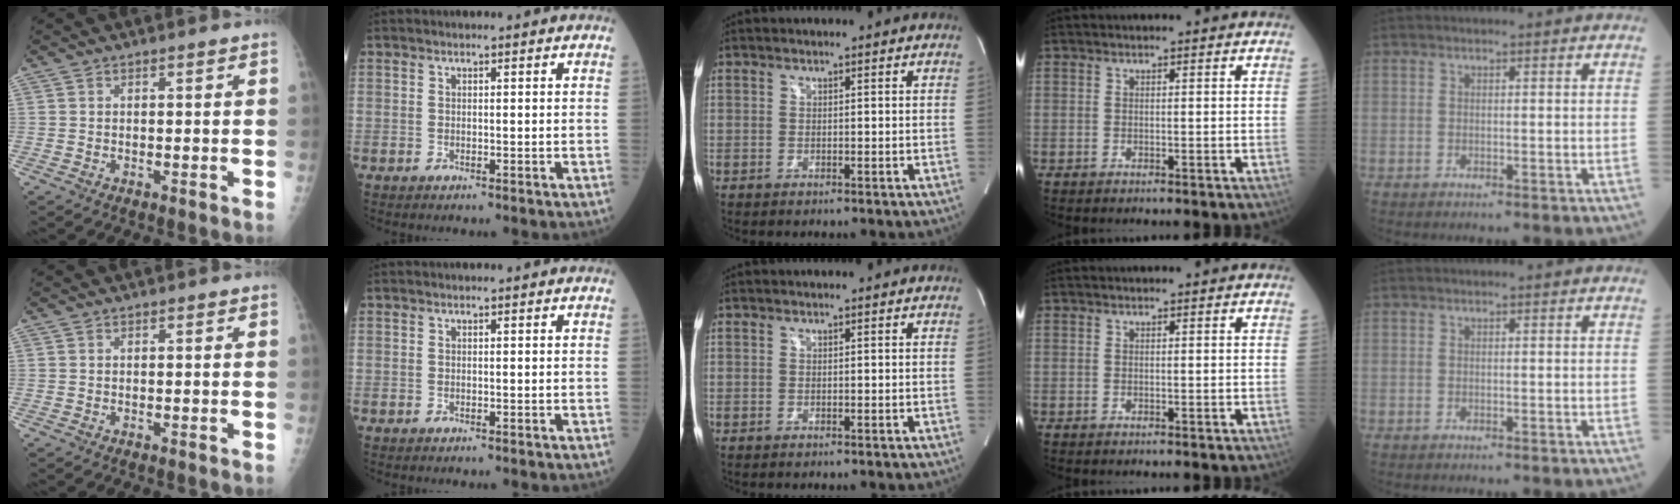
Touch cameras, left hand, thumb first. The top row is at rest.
{}